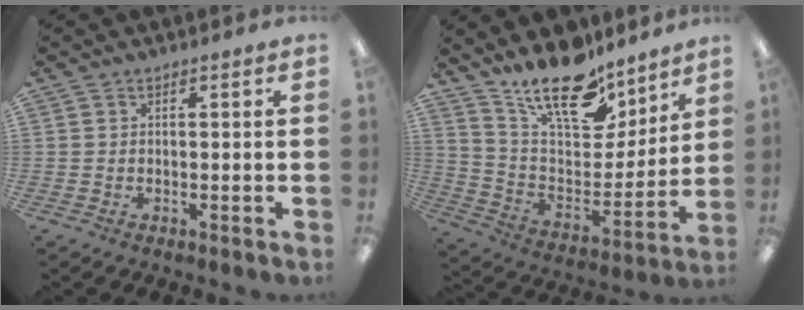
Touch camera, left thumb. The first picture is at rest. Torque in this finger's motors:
{"motor_torque": [0.19, 0.17, 1.39, -1.39, 0.22]}